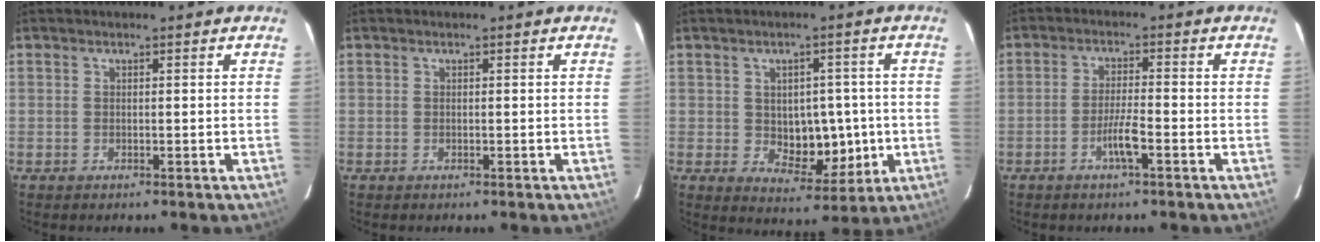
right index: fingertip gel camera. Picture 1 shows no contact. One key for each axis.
{"total": 0.0}
{"total": 8.2, "fx": -0.4, "fy": 5.1, "fz": 6.5, "tx": -0.081, "ty": 0.004, "tz": 0.008}
{"total": 4.0, "fx": -1.9, "fy": 0.1, "fz": 3.5, "tx": -0.068, "ty": -0.003, "tz": -0.037}